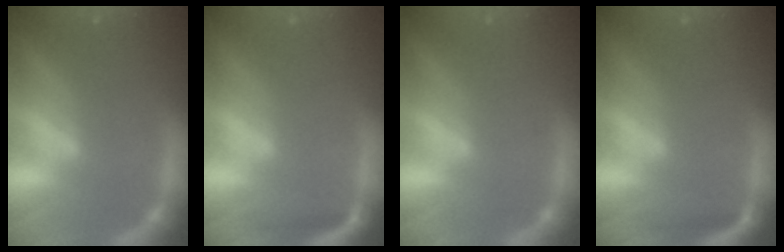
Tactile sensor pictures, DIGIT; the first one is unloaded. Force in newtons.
{"total": 2.5}
{"total": 0.0}
{"total": 2.5}